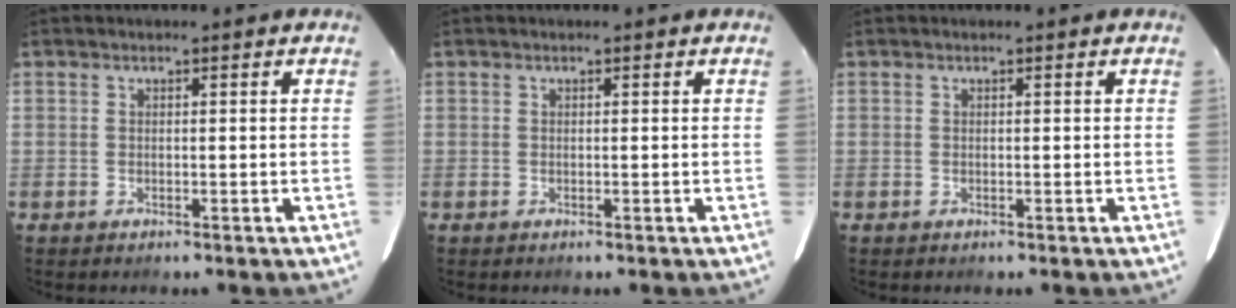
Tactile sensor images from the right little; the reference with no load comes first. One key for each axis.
{"total": 0.0}
{"total": 0.0}